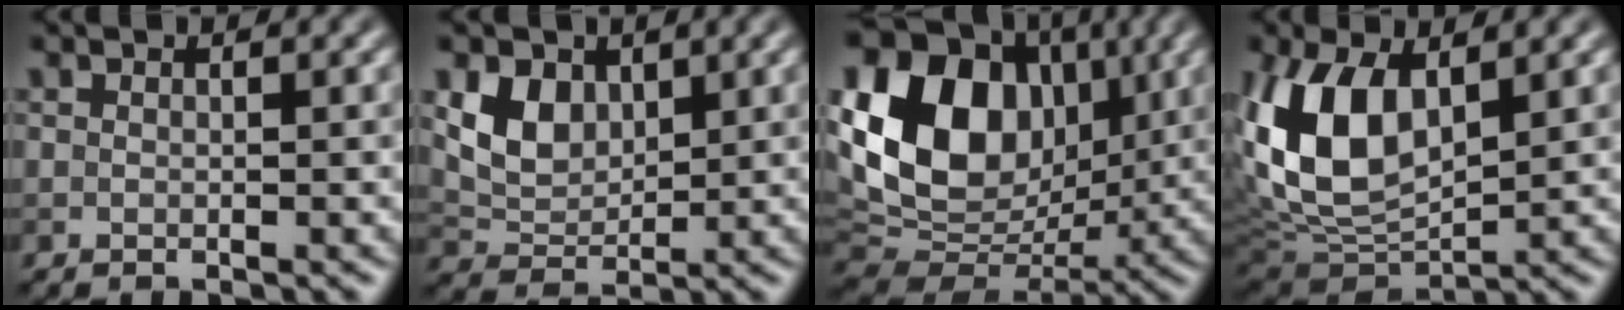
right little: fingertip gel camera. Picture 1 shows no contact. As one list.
[{"total": 4.1, "force": [1.8, 2.9, 2.3], "torque": [-0.051, -0.006, 0.037]}, {"total": 15.9, "force": [3.7, 11.8, 9.9], "torque": [-0.191, 0.026, 0.065]}, {"total": 10.5, "force": [2.3, 5.9, 8.4], "torque": [-0.199, 0.000, 0.040]}]